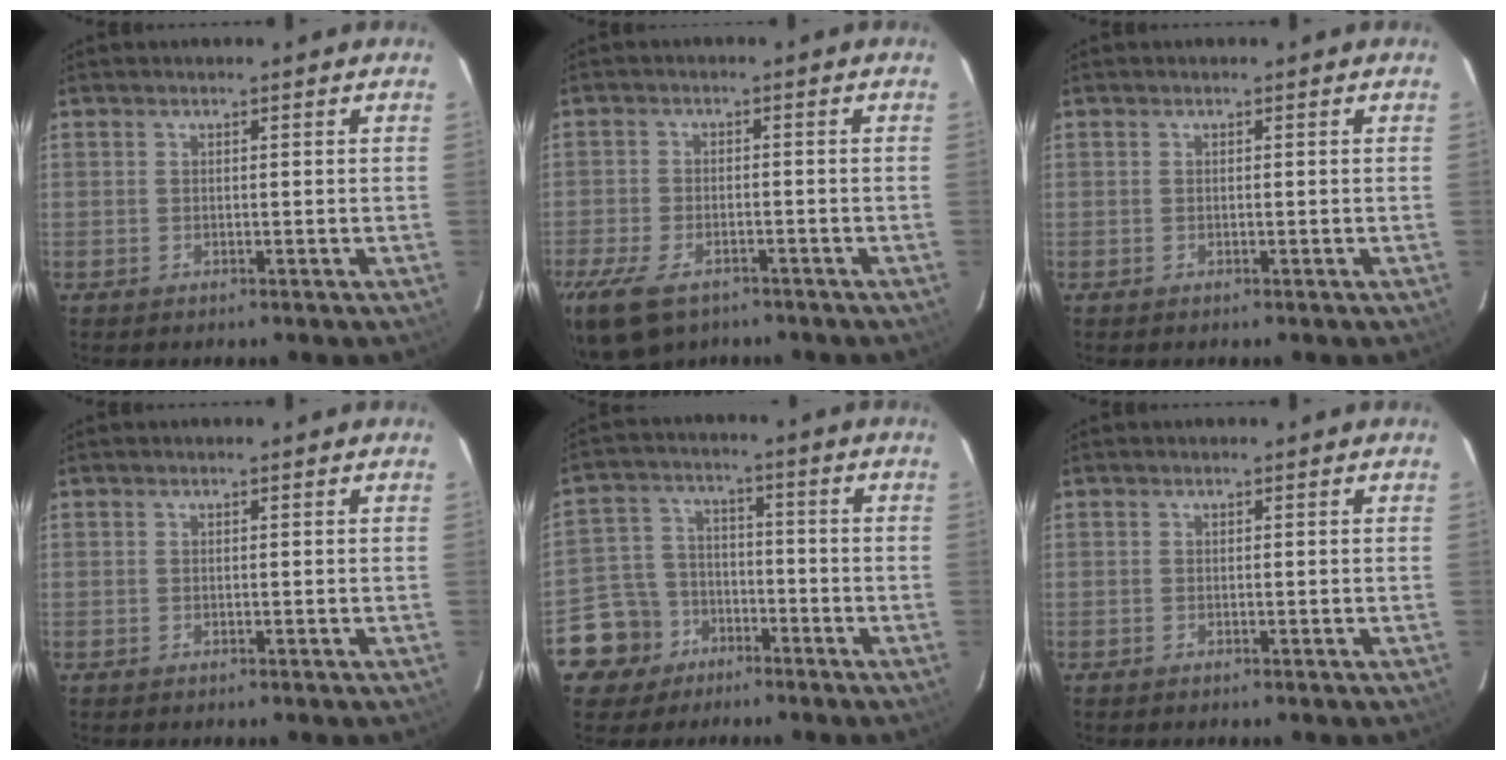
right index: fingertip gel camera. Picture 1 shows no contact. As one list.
[{"total": 11.9, "force": [-7.8, 6.1, 6.5], "torque": [-0.171, -0.032, -0.140]}, {"total": 0.0}, {"total": 0.0}, {"total": 9.6, "force": [-5.3, 7.9, 0.8], "torque": [-0.046, 0.032, -0.083]}, {"total": 0.0}]